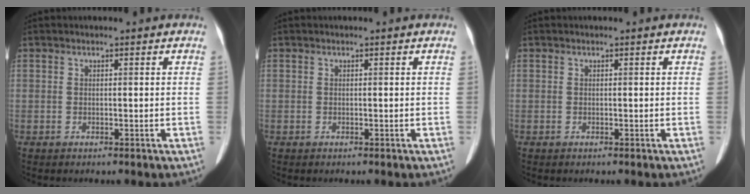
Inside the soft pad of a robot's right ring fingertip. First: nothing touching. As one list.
[{"total": 0.0}, {"total": 0.0}]